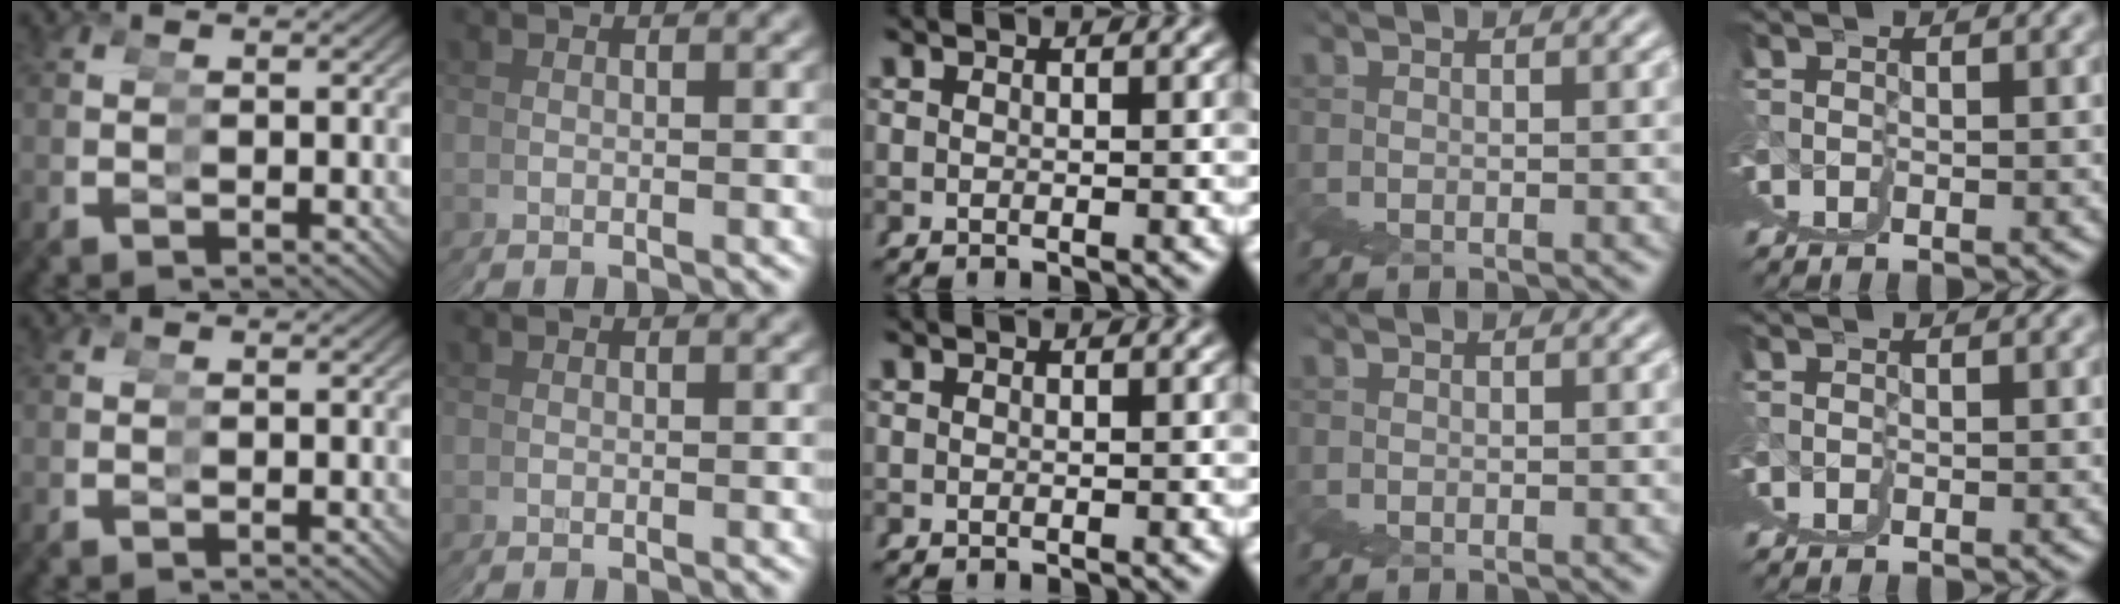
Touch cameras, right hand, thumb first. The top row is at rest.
{}